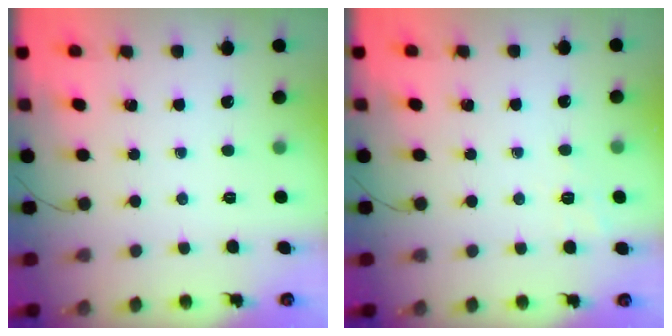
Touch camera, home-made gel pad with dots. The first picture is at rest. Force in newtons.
{"total": 1.9, "press": 0.0, "slide": 1.9}